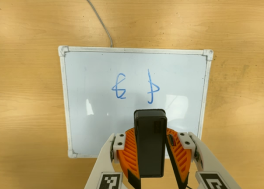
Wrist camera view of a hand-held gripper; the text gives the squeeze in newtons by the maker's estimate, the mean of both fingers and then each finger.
{"total": 7.3, "left": 7.2, "right": 7.4}